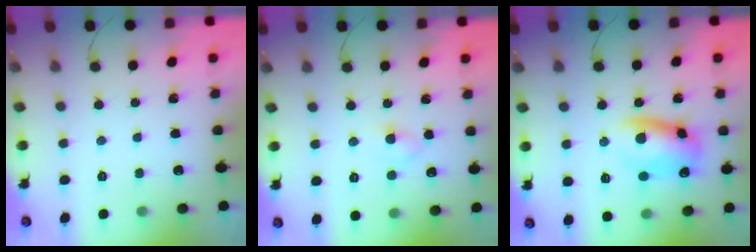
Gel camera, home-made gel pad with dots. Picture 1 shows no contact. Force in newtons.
{"total": 2.4, "press": 2.1, "slide": 1.0}
{"total": 10.9, "press": 10.8, "slide": 1.4}